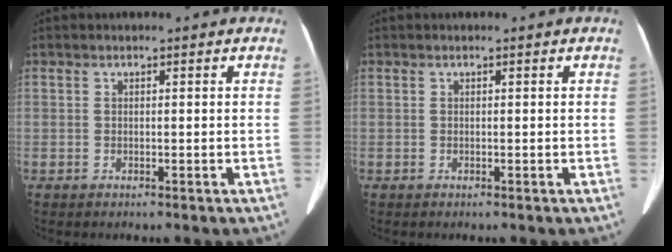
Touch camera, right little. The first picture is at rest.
{"total": 0.0}